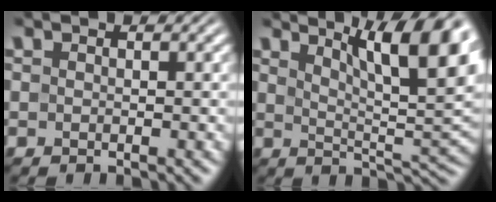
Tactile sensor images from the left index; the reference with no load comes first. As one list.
[{"total": 11.6, "force": [5.8, 3.4, 9.5], "torque": [-0.101, 0.016, 0.081]}]